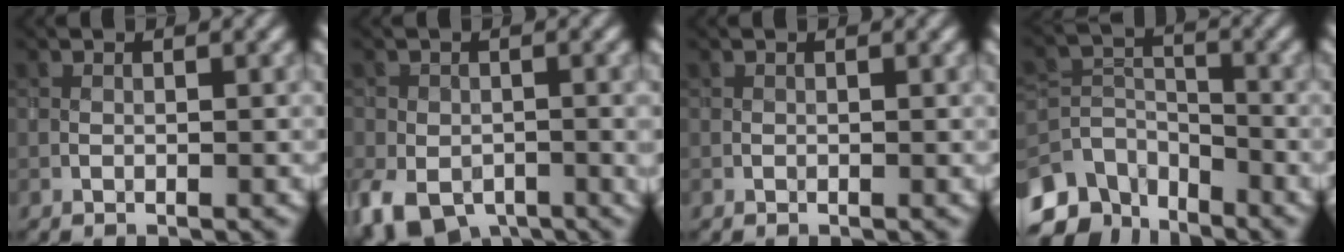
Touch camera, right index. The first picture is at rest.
{"total": 7.4, "force": [-3.5, 4.7, 4.4], "torque": [-0.078, -0.030, -0.047]}
{"total": 0.0}
{"total": 5.5, "force": [-3.9, 3.3, 2.1], "torque": [-0.034, -0.010, -0.083]}